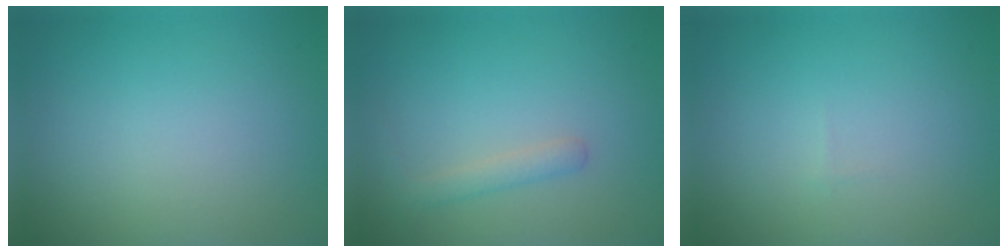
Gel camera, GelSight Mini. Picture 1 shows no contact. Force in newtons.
{"total": 1.6, "press": 1.6, "slide": 0.1}
{"total": 0.0}